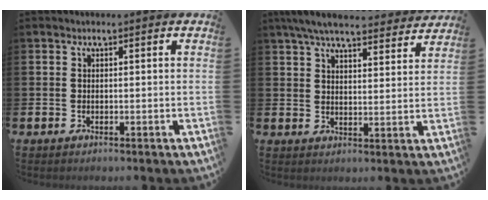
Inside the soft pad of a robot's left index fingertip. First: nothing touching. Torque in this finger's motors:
{"motor_torque": [1.15, -0.99, 0.84, 0.21]}